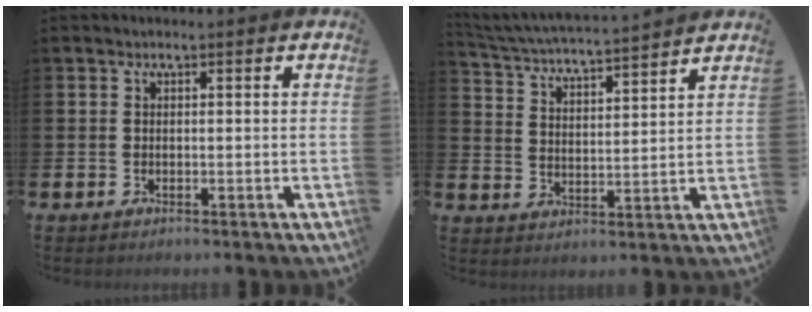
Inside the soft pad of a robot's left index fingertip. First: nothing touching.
{"total": 4.6, "force": [4.5, -0.2, 0.7], "torque": [-0.038, -0.041, 0.075]}